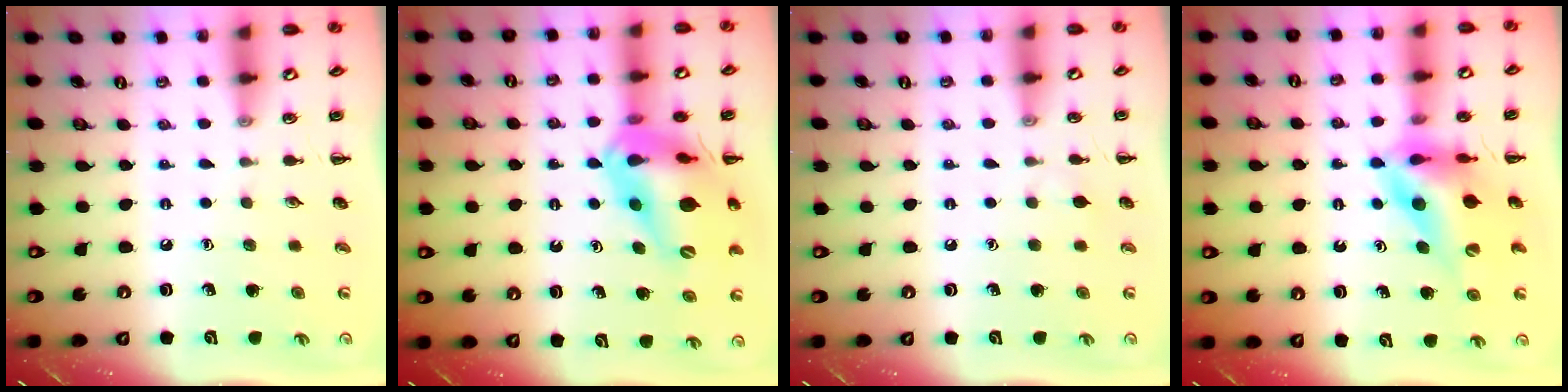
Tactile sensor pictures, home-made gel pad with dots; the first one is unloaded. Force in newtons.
{"total": 19.2, "press": 18.8, "slide": 3.9}
{"total": 2.9, "press": 2.7, "slide": 0.9}
{"total": 12.0, "press": 11.4, "slide": 3.9}